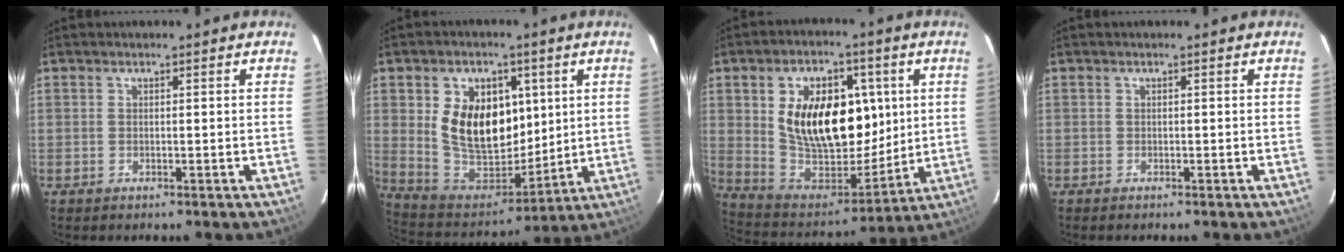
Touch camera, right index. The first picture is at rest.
{"total": 16.5, "force": [3.8, 11.2, 11.6], "torque": [-0.229, 0.002, 0.090]}
{"total": 20.3, "force": [4.5, 12.2, 15.5], "torque": [-0.289, 0.005, 0.097]}
{"total": 0.0}